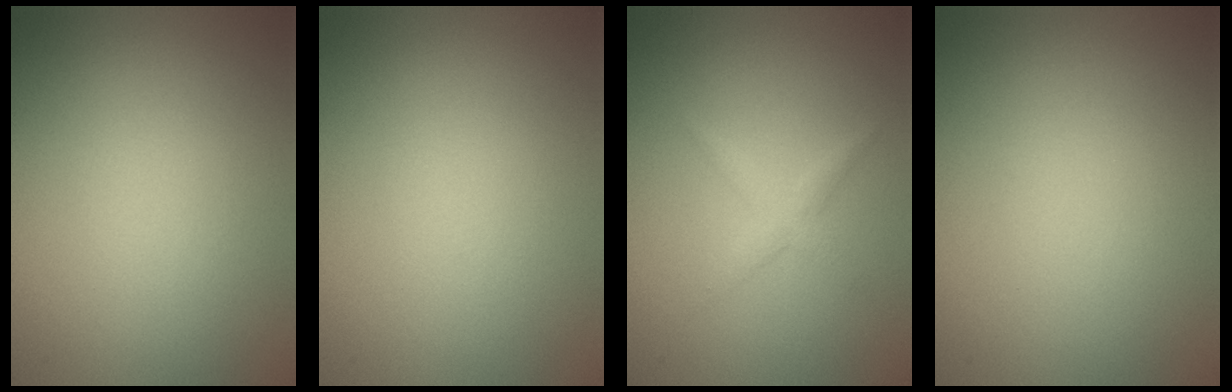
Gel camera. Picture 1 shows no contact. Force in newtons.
{"total": 0.0}
{"total": 1.3, "press": 1.3, "slide": 0.1}
{"total": 0.0}